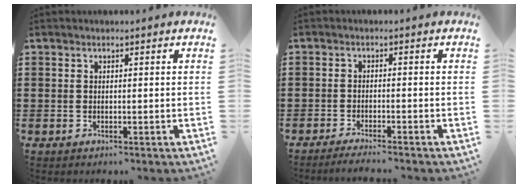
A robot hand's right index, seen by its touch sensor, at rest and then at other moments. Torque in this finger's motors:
{"motor_torque": [0.05, 0.17, 0.07, 0.00]}